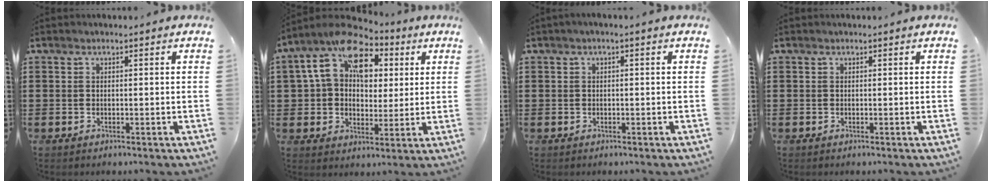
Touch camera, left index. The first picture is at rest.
{"total": 12.6, "force": [5.9, 8.4, 7.2], "torque": [-0.148, -0.006, 0.108]}
{"total": 0.8, "force": [-0.3, 0.1, 0.7], "torque": [-0.010, -0.003, -0.006]}
{"total": 0.0}